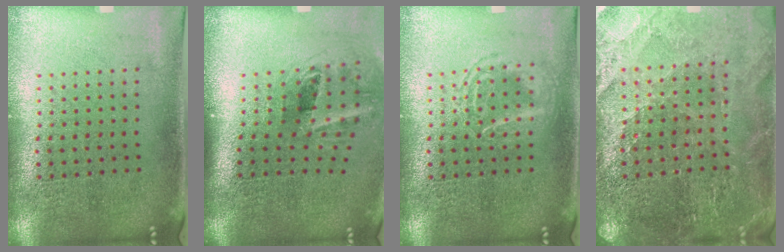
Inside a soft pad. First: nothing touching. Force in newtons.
{"total": 2.2, "press": 1.3, "slide": 1.7}
{"total": 1.7, "press": 1.7, "slide": 0.2}
{"total": 2.6, "press": 2.6, "slide": 0.4}